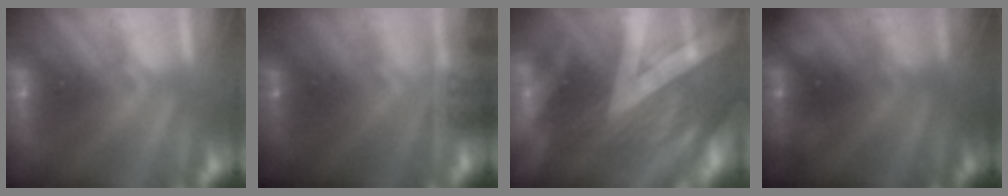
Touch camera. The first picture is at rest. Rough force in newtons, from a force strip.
{"total": 7.1}
{"total": 3.0}
{"total": 2.3}